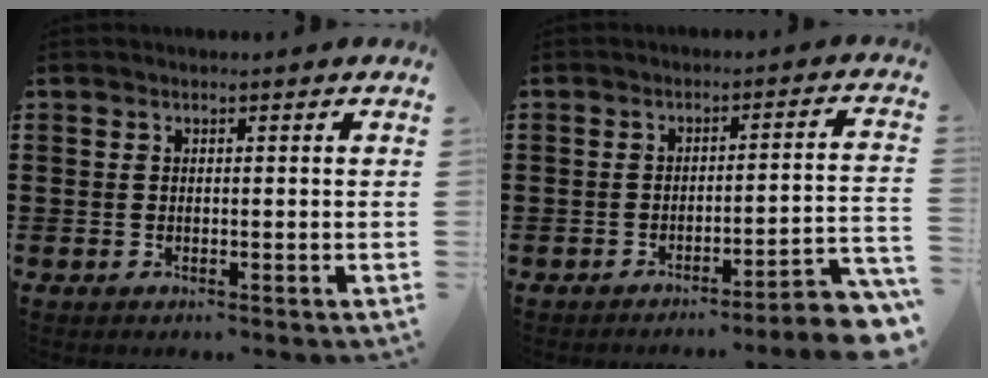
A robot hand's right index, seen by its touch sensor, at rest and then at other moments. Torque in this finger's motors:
{"motor_torque": [0.96, -0.83, 0.23, 0.00]}